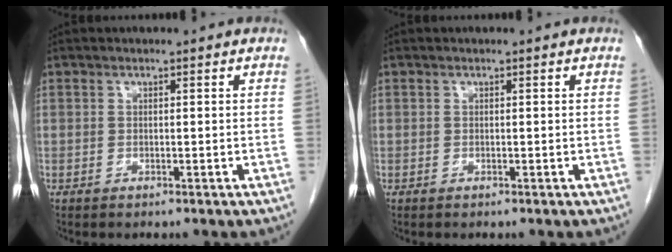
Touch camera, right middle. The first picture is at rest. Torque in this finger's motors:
{"motor_torque": [0.00, 0.00, 0.00, -0.01]}